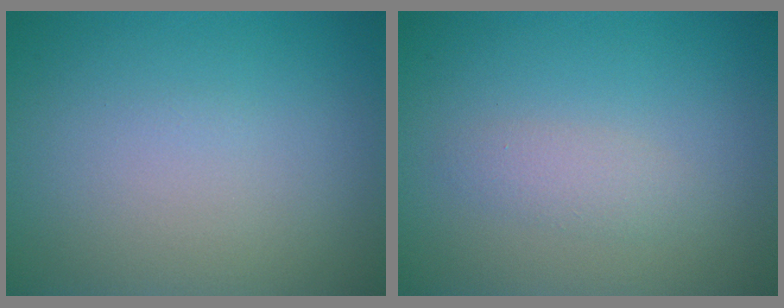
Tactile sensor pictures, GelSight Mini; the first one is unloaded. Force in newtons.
{"total": 1.4, "press": 1.4, "slide": 0.1}